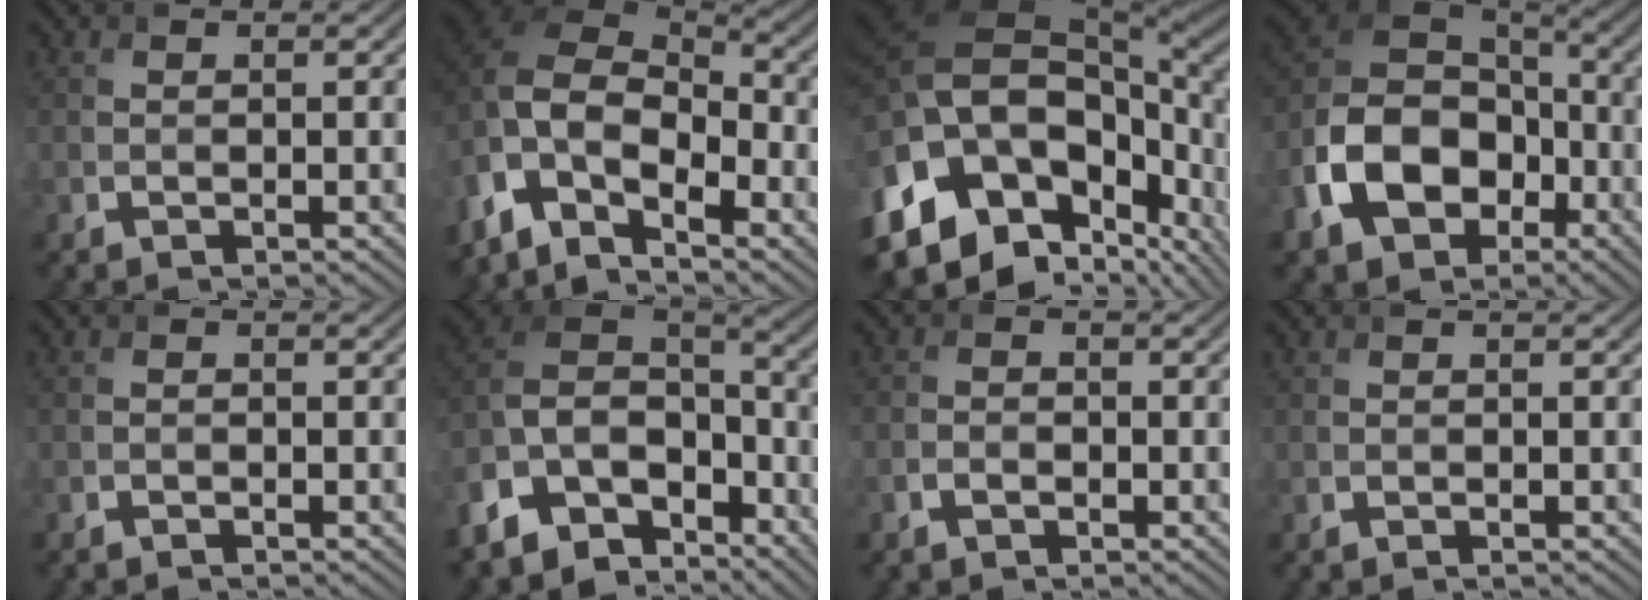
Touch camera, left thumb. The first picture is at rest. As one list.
[{"total": 12.4, "force": [-4.3, 7.7, 8.8], "torque": [-0.220, -0.016, -0.075]}, {"total": 18.9, "force": [-2.9, 11.6, 14.7], "torque": [-0.317, -0.042, -0.009]}, {"total": 15.6, "force": [-4.7, 10.8, 10.2], "torque": [-0.246, -0.025, -0.085]}, {"total": 0.5, "force": [-0.5, -0.1, 0.2], "torque": [-0.003, -0.001, -0.010]}, {"total": 12.7, "force": [-6.6, 8.4, 6.9], "torque": [-0.203, -0.003, -0.109]}, {"total": 1.0, "force": [-0.5, 0.8, 0.5], "torque": [-0.009, 0.004, -0.014]}, {"total": 0.0}]